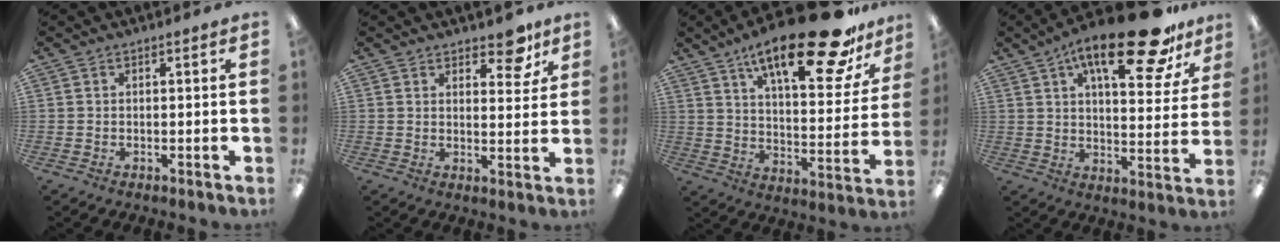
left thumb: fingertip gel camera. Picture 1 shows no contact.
{"total": 6.9, "force": [5.2, 3.1, 3.3], "torque": [-0.022, -0.035, 0.086]}
{"total": 24.2, "force": [16.5, 7.3, 16.1], "torque": [-0.245, -0.101, 0.267]}
{"total": 22.3, "force": [14.0, 7.8, 15.5], "torque": [-0.228, -0.073, 0.223]}